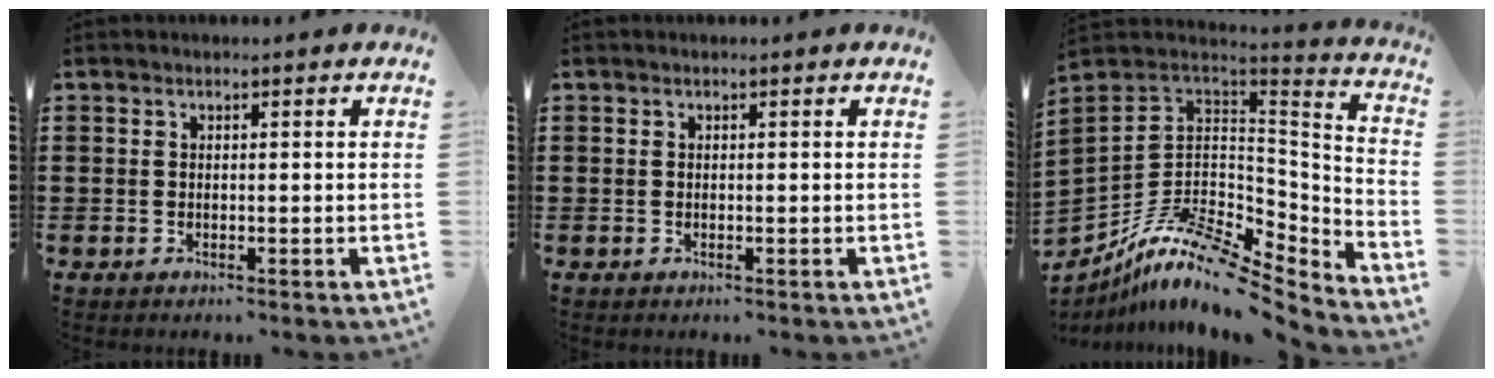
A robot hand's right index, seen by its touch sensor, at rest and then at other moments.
{"total": 0.0}
{"total": 11.9, "force": [-7.6, 5.0, 7.6], "torque": [-0.163, 0.010, -0.149]}